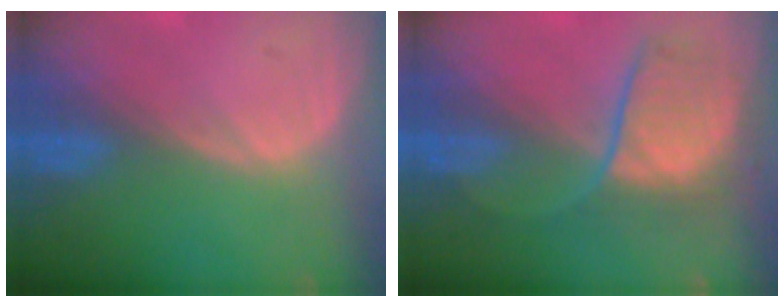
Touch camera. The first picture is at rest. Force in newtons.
{"total": 7.6, "press": 7.6, "slide": 0.6}